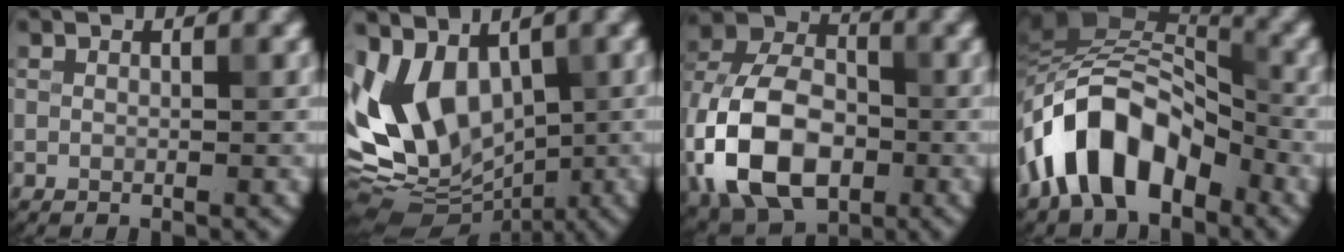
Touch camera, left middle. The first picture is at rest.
{"total": 10.5, "force": [0.4, 7.2, 7.7], "torque": [-0.141, -0.009, 0.002]}
{"total": 13.7, "force": [-3.9, 8.9, 9.7], "torque": [-0.212, -0.007, -0.085]}
{"total": 10.4, "force": [-4.8, 5.9, 7.1], "torque": [-0.117, 0.021, -0.097]}